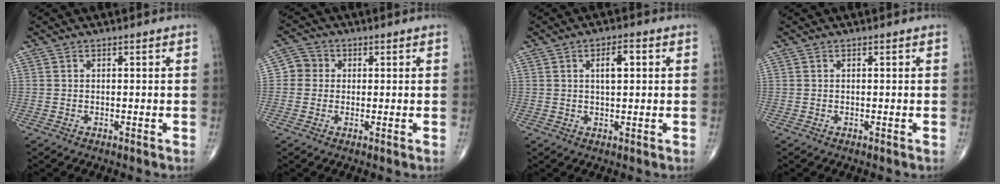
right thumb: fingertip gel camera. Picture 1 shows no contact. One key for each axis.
{"total": 3.8, "fx": 0.2, "fy": 3.7, "fz": 0.9, "tx": 0.006, "ty": 0.007, "tz": -0.006}
{"total": 4.3, "fx": 1.1, "fy": 1.7, "fz": 3.8, "tx": -0.056, "ty": 0.005, "tz": 0.017}
{"total": 0.0}